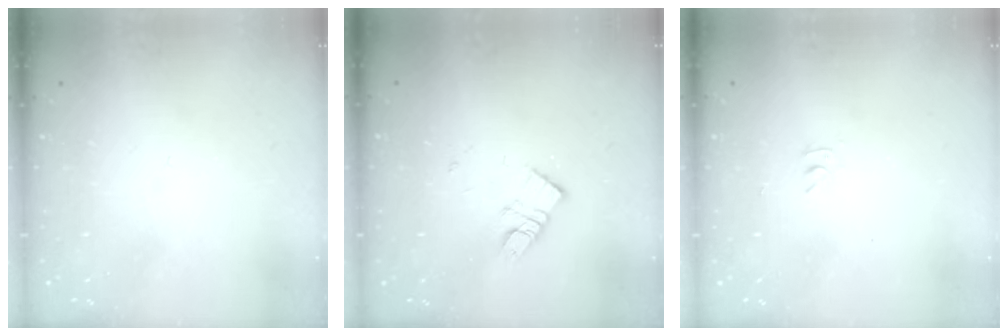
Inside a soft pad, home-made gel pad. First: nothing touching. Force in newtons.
{"total": 8.1, "press": 8.1, "slide": 0.4}
{"total": 2.8, "press": 2.8, "slide": 0.4}